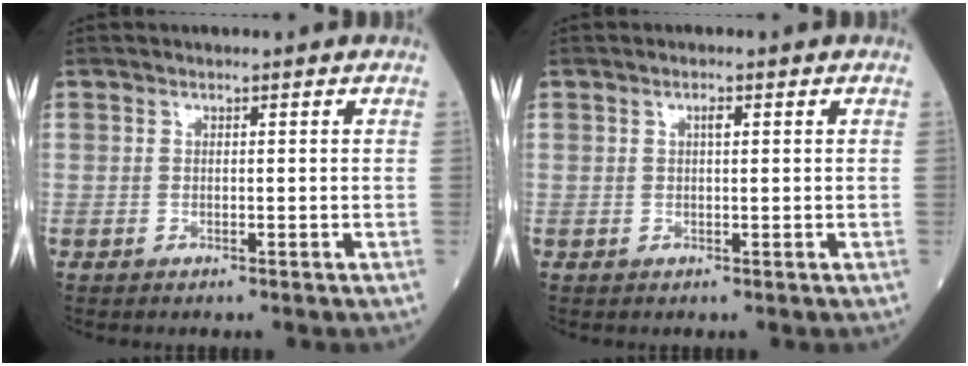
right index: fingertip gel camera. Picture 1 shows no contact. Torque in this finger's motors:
{"motor_torque": [-0.08, -0.02, -0.02, 0.00]}